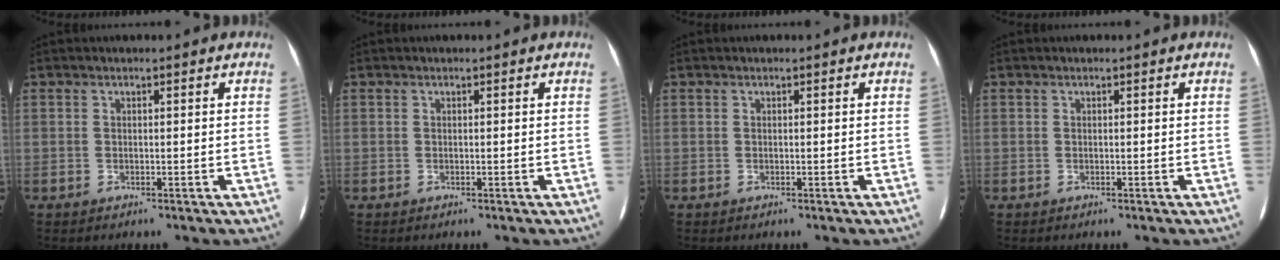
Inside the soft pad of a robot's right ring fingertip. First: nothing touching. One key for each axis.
{"total": 0.0}
{"total": 0.0}
{"total": 0.0}